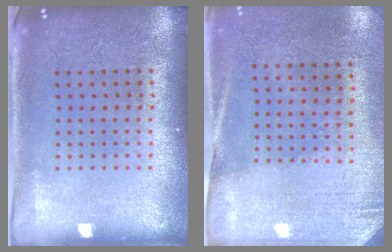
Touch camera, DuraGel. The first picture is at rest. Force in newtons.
{"total": 2.6, "press": 2.3, "slide": 1.3}